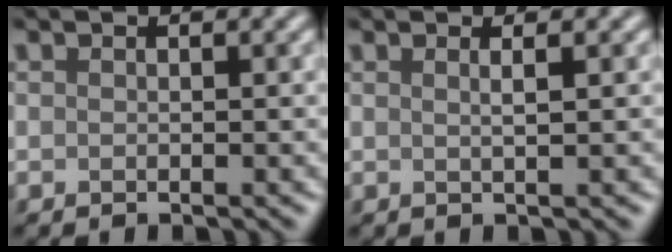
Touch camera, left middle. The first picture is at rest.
{"total": 2.1, "force": [0.9, 0.9, 1.7], "torque": [-0.009, 0.003, -0.010]}